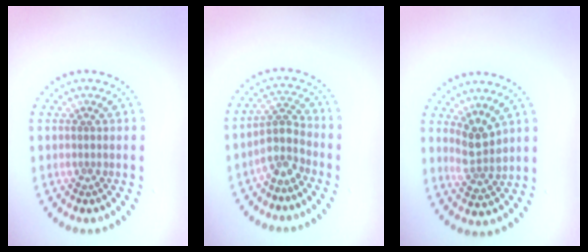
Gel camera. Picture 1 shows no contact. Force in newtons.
{"total": 2.9, "press": 2.2, "slide": 1.9}
{"total": 2.7, "press": 2.4, "slide": 1.2}